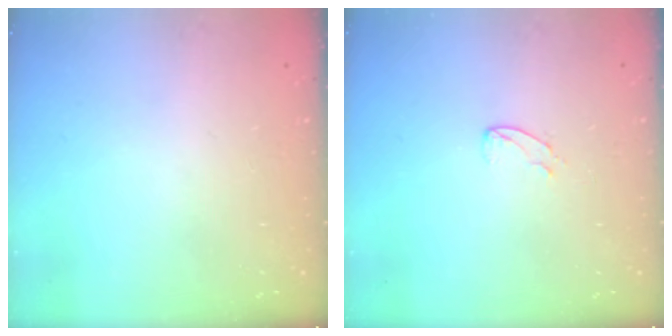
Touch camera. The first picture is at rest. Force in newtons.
{"total": 3.4, "press": 3.4, "slide": 0.3}